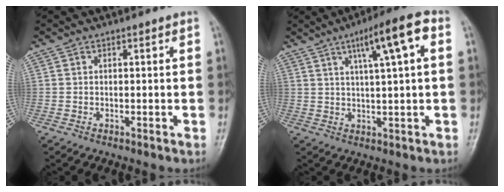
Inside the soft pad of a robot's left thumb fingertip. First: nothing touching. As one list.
[{"total": 10.1, "force": [3.7, 1.3, 9.3], "torque": [-0.150, 0.011, 0.056]}]